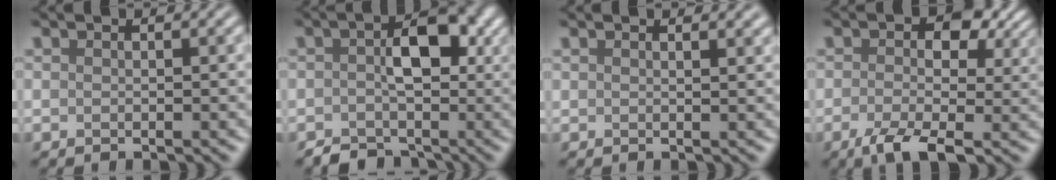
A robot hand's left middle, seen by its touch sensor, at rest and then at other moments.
{"total": 4.9, "force": [-1.7, 2.9, 3.5], "torque": [-0.039, 0.010, -0.027]}
{"total": 3.1, "force": [2.2, 1.3, 1.8], "torque": [0.003, 0.030, 0.005]}
{"total": 7.2, "force": [-0.6, 3.8, 6.1], "torque": [-0.104, 0.003, -0.013]}